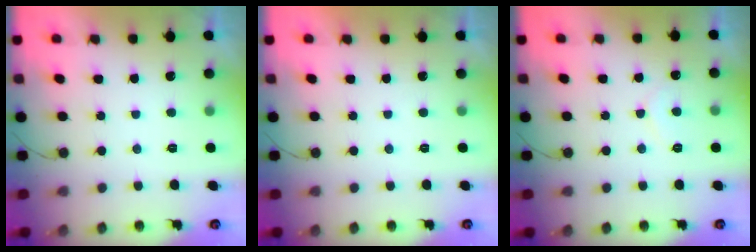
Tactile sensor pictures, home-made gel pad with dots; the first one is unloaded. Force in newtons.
{"total": 1.7, "press": 1.7, "slide": 0.0}
{"total": 5.1, "press": 5.0, "slide": 0.4}